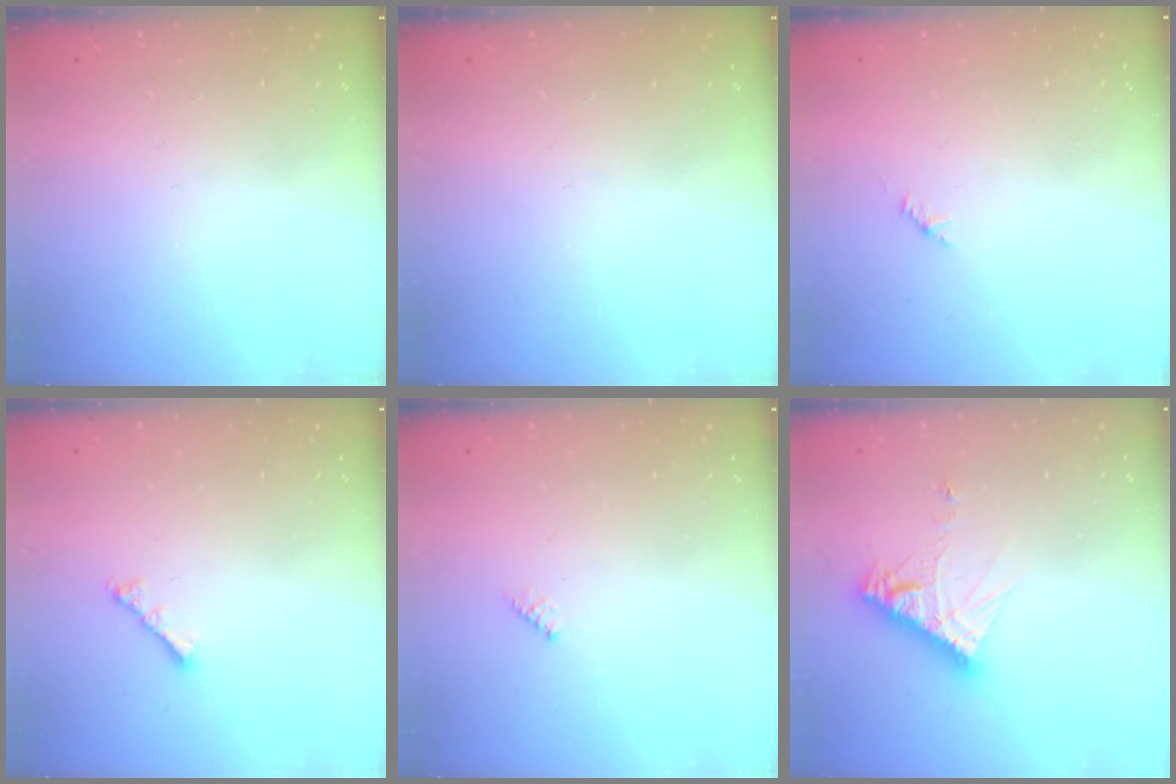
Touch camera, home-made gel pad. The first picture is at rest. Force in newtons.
{"total": 0.0}
{"total": 1.5, "press": 1.4, "slide": 0.5}
{"total": 2.9, "press": 2.8, "slide": 0.5}
{"total": 2.3, "press": 2.3, "slide": 0.4}
{"total": 10.2, "press": 10.1, "slide": 0.8}